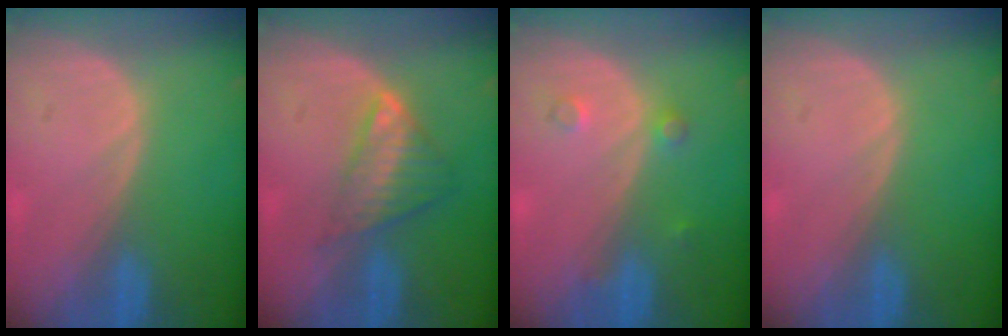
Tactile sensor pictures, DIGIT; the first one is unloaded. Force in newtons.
{"total": 6.1, "press": 5.3, "slide": 3.1}
{"total": 2.0, "press": 2.0, "slide": 0.2}
{"total": 0.0}